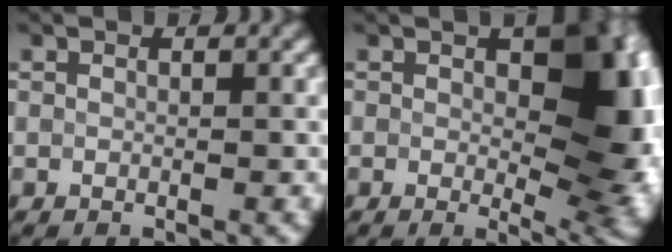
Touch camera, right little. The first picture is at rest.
{"total": 12.6, "force": [1.2, 6.8, 10.6], "torque": [-0.110, 0.008, 0.015]}